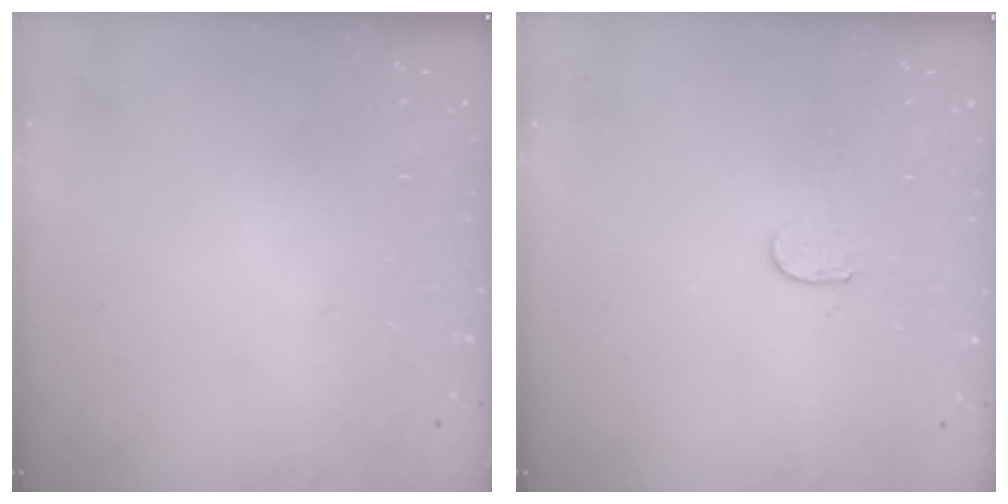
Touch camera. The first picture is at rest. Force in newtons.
{"total": 2.3, "press": 2.3, "slide": 0.2}